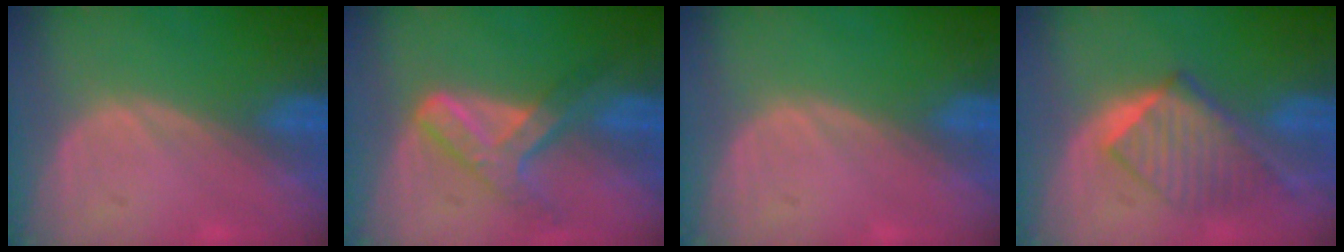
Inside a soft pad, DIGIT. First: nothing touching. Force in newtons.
{"total": 7.2, "press": 6.1, "slide": 3.9}
{"total": 0.0}
{"total": 6.7, "press": 6.6, "slide": 0.6}